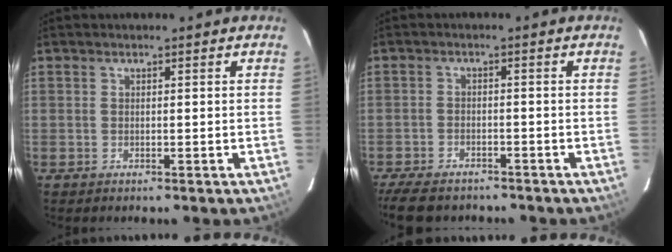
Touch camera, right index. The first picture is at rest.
{"total": 9.6, "force": [-7.8, 4.0, 3.9], "torque": [-0.101, -0.015, -0.129]}